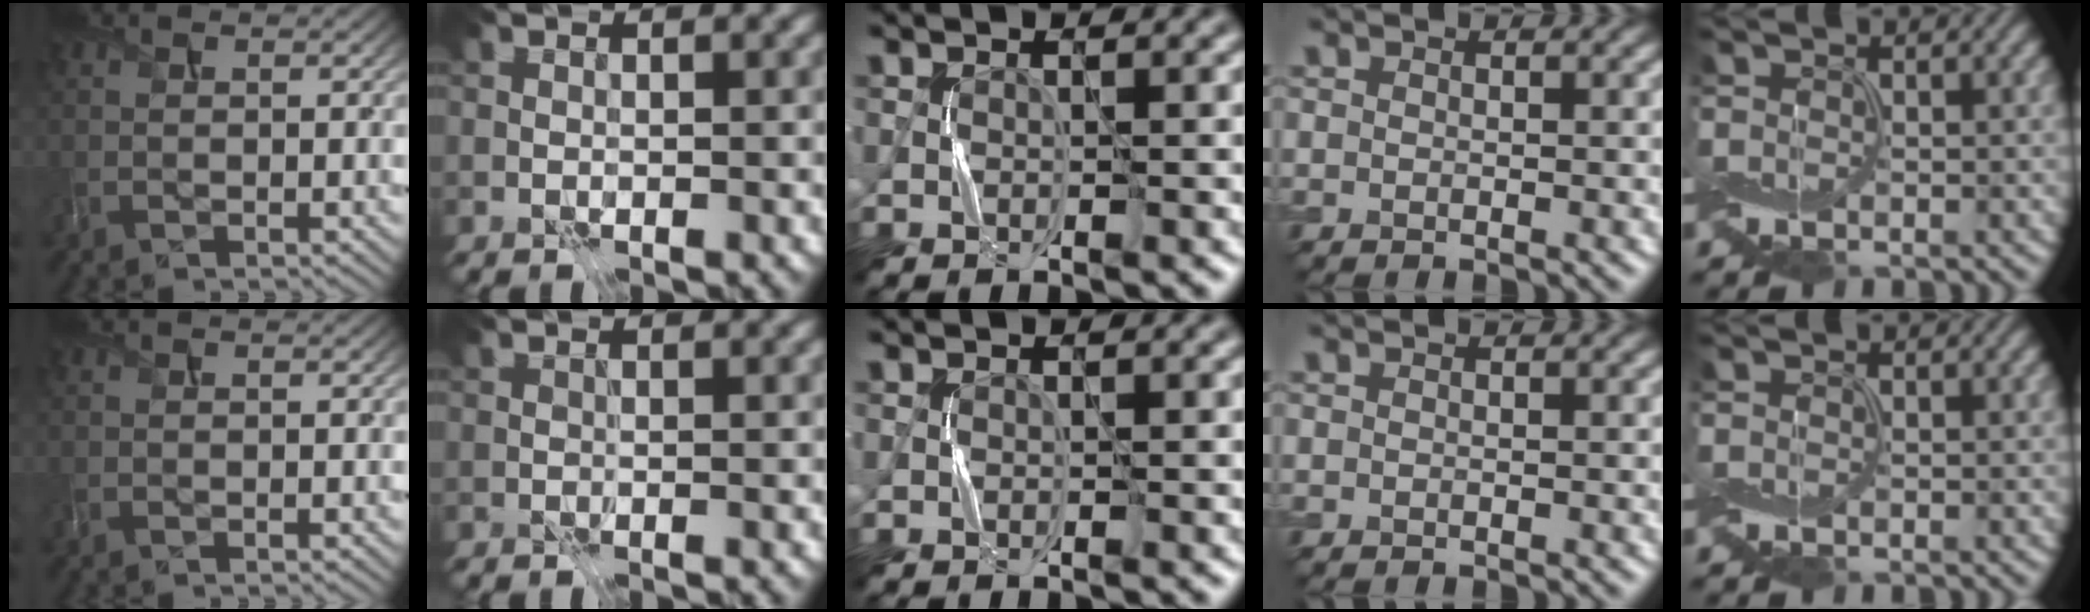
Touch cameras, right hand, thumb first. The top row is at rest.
{}